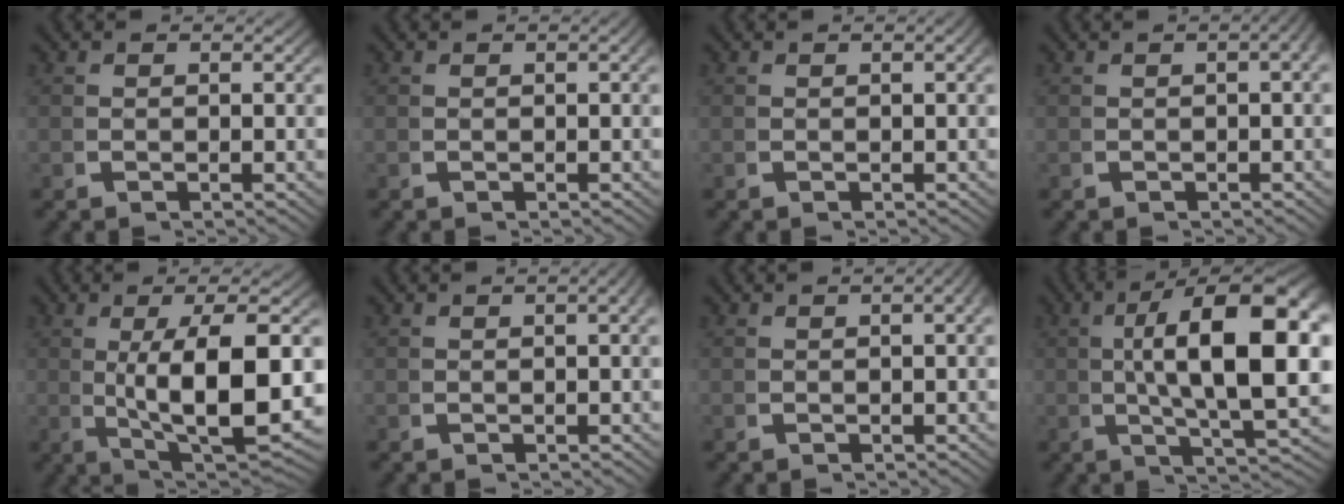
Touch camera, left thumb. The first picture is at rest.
{"total": 0.6, "force": [-0.1, 0.1, 0.6], "torque": [-0.007, 0.003, -0.002]}
{"total": 0.8, "force": [0.0, 0.1, 0.7], "torque": [-0.010, 0.003, 0.000]}
{"total": 4.0, "force": [0.5, 1.8, 3.6], "torque": [-0.030, 0.026, -0.004]}
{"total": 11.8, "force": [-1.0, 5.5, 10.4], "torque": [-0.188, -0.038, 0.010]}
{"total": 2.1, "force": [0.1, 0.7, 1.9], "torque": [-0.020, 0.012, -0.001]}
{"total": 2.8, "force": [0.2, 1.1, 2.5], "torque": [-0.025, 0.016, -0.001]}
{"total": 15.9, "force": [1.0, 7.4, 14.1], "torque": [-0.180, -0.016, 0.015]}